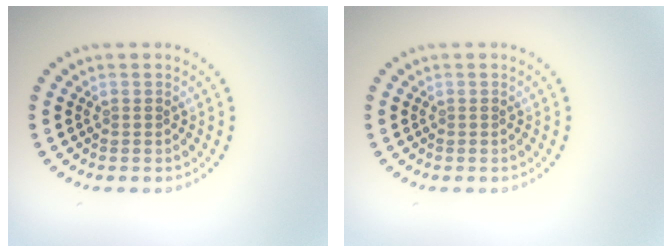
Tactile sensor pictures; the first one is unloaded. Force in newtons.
{"total": 0.0}